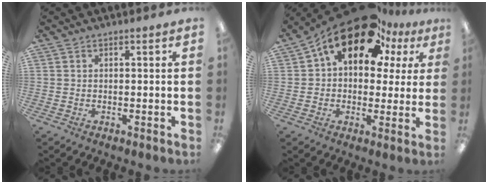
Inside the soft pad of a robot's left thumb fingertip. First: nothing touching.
{"total": 18.3, "force": [11.0, 9.9, 10.8], "torque": [-0.202, -0.051, 0.193]}